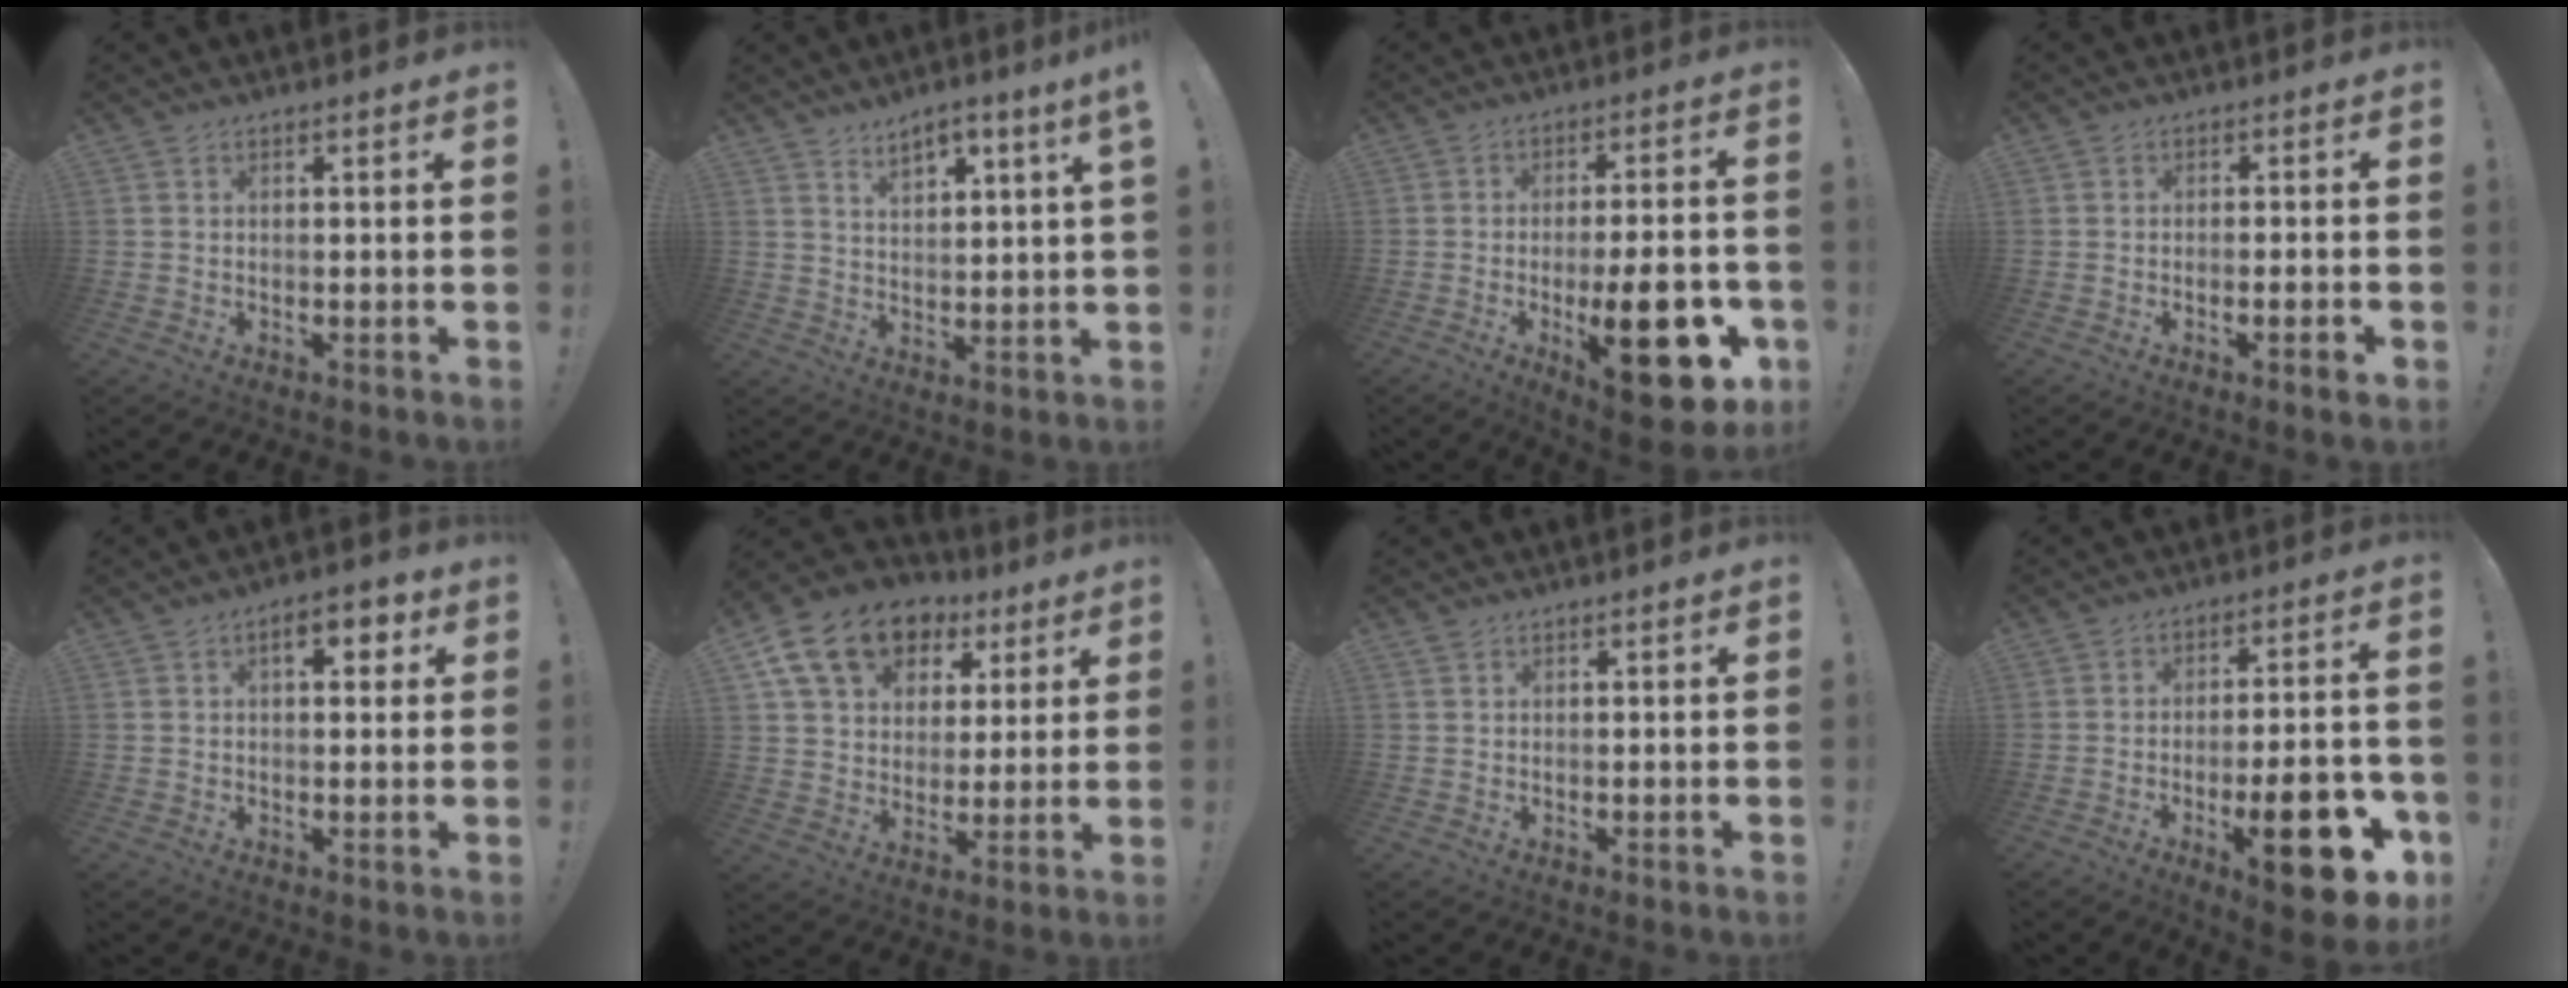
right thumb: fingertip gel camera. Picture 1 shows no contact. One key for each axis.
{"total": 5.1, "fx": 4.0, "fy": 0.3, "fz": 3.2, "tx": -0.047, "ty": -0.025, "tz": 0.064}
{"total": 22.0, "fx": -6.9, "fy": 7.4, "fz": 19.5, "tx": -0.266, "ty": 0.026, "tz": -0.091}
{"total": 3.8, "fx": -1.7, "fy": 0.3, "fz": 3.4, "tx": -0.054, "ty": 0.002, "tz": -0.024}
{"total": 6.0, "fx": 2.1, "fy": 2.9, "fz": 4.7, "tx": -0.054, "ty": -0.003, "tz": 0.027}
{"total": 16.7, "fx": 8.9, "fy": 11.4, "fz": 8.4, "tx": -0.134, "ty": -0.041, "tz": 0.167}
{"total": 0.7, "fx": 0.5, "fy": 0.4, "fz": 0.1, "tx": 0.002, "ty": -0.002, "tz": 0.010}
{"total": 19.2, "fx": -7.7, "fy": 6.1, "fz": 16.5, "tx": -0.214, "ty": 0.033, "tz": -0.107}